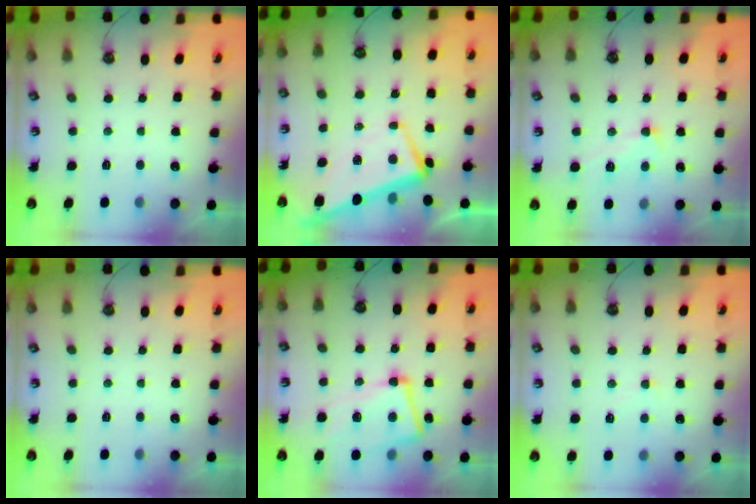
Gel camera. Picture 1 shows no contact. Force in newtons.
{"total": 0.9, "press": 0.5, "slide": 0.7}
{"total": 2.6, "press": 2.4, "slide": 1.0}
{"total": 0.0}
{"total": 7.9, "press": 7.7, "slide": 2.0}
{"total": 3.4, "press": 3.3, "slide": 0.6}